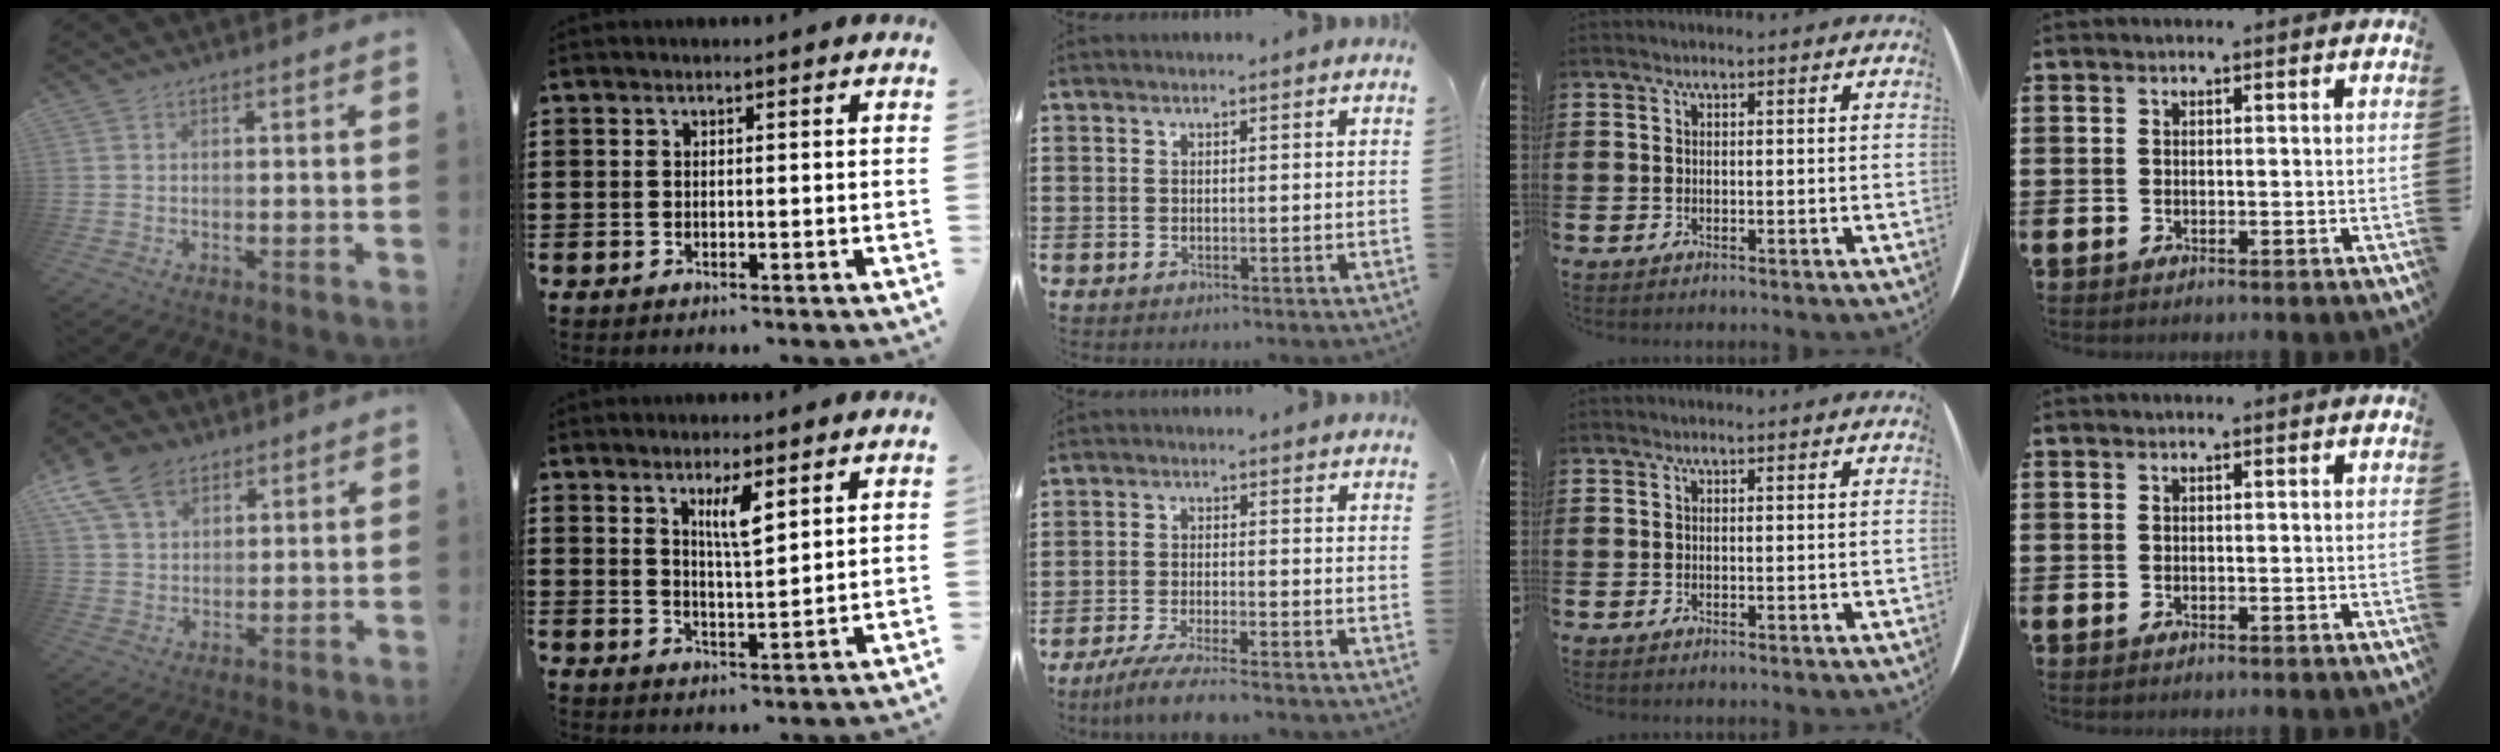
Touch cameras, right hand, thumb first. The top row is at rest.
{"thumb": {"total": 12.2, "force": [7.0, 7.9, 6.0], "torque": [-0.099, -0.028, 0.138]}, "index": {"total": 4.3, "force": [2.4, 0.9, 3.5], "torque": [-0.068, 0.000, 0.038]}, "middle": {"total": 4.5, "force": [-4.0, -0.1, 2.1], "torque": [-0.049, -0.013, -0.077]}}